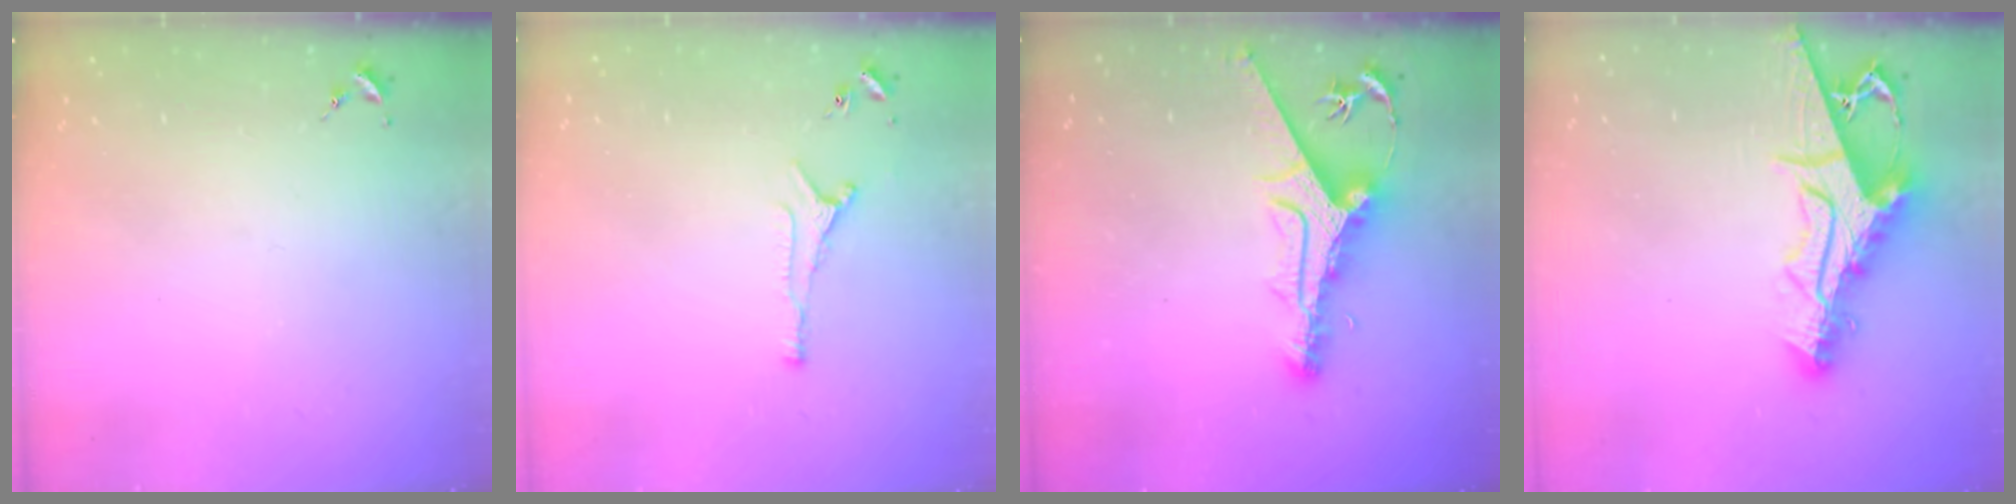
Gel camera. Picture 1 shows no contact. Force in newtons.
{"total": 6.0, "press": 5.9, "slide": 0.8}
{"total": 13.0, "press": 13.0, "slide": 1.0}
{"total": 15.4, "press": 15.4, "slide": 1.5}